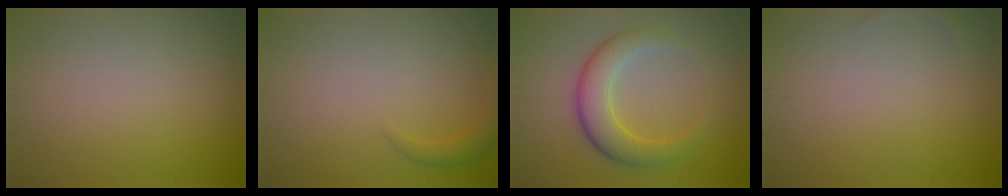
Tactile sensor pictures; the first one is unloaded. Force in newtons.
{"total": 1.8, "press": 1.8, "slide": 0.1}
{"total": 4.6, "press": 4.6, "slide": 0.1}
{"total": 0.6, "press": 0.6, "slide": 0.1}